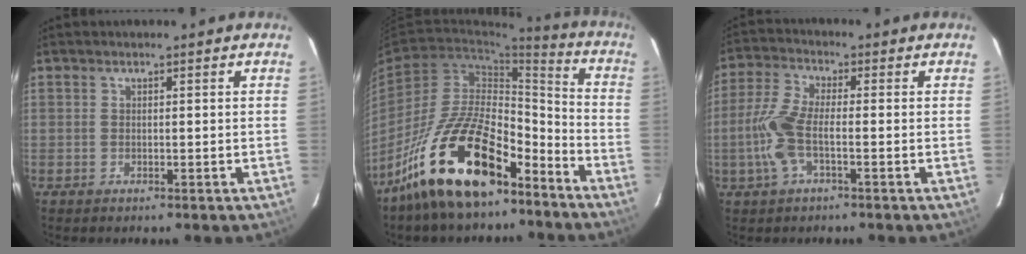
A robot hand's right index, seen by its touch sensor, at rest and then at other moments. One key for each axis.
{"total": 21.2, "fx": -14.7, "fy": 8.5, "fz": 12.6, "tx": -0.228, "ty": 0.019, "tz": -0.248}
{"total": 8.3, "fx": -2.1, "fy": 2.5, "fz": 7.6, "tx": -0.176, "ty": 0.004, "tz": -0.044}